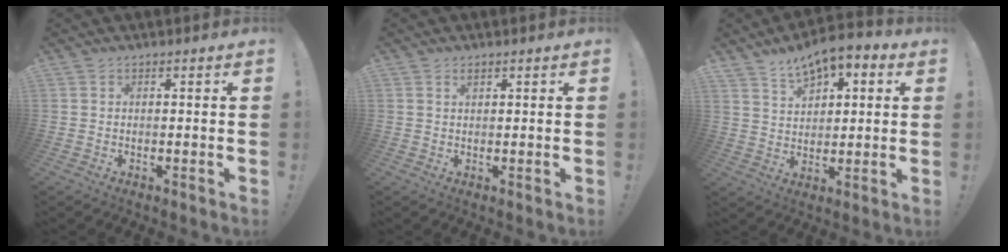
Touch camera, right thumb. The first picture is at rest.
{"total": 1.1, "force": [0.8, 0.5, 0.6], "torque": [-0.003, -0.003, 0.014]}
{"total": 8.7, "force": [6.3, 4.6, 3.8], "torque": [-0.060, -0.041, 0.117]}